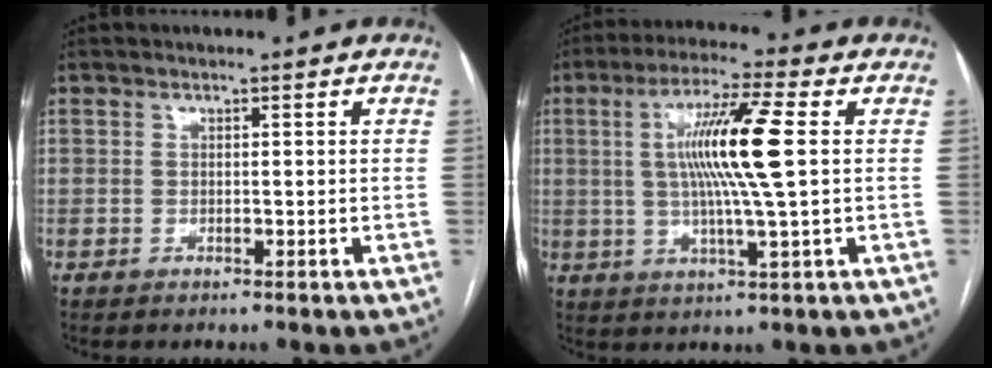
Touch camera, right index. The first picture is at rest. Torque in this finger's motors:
{"motor_torque": [0.98, 0.15, 0.41, 0.18]}